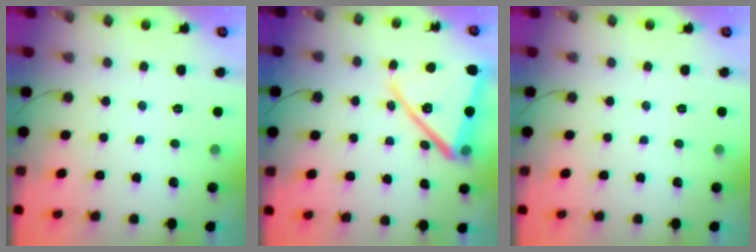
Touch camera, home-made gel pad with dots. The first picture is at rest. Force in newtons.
{"total": 18.4, "press": 18.1, "slide": 3.2}
{"total": 0.0}